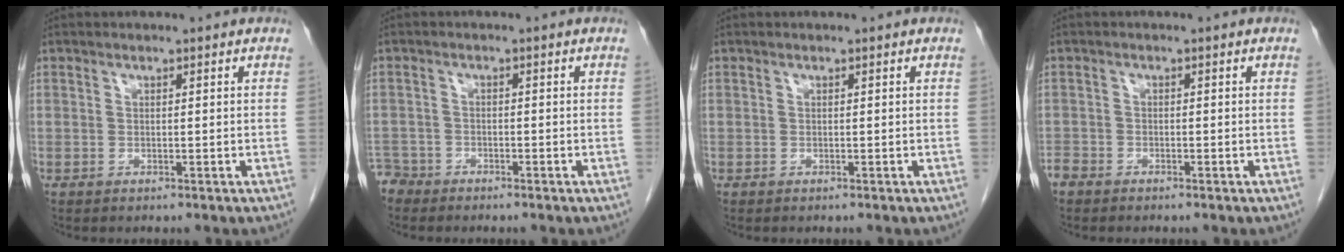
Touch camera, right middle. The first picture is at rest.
{"total": 2.8, "force": [-2.5, 1.0, -0.7], "torque": [0.010, 0.000, -0.051]}
{"total": 0.0}
{"total": 1.8, "force": [-1.7, 0.7, 0.3], "torque": [-0.007, -0.001, -0.030]}